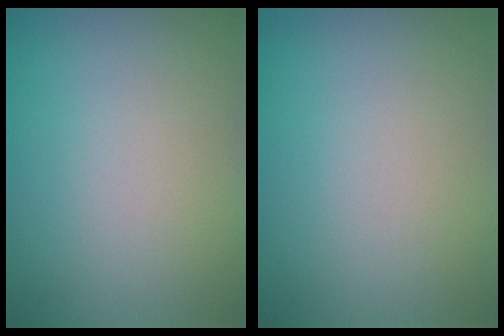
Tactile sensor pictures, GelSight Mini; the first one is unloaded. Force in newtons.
{"total": 0.0}